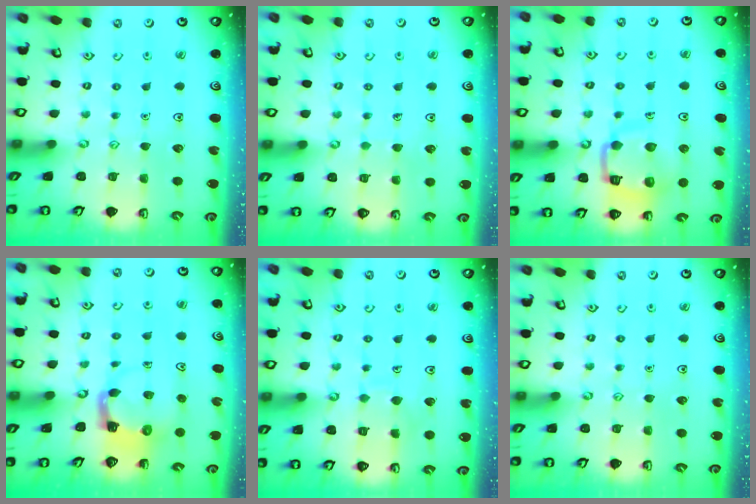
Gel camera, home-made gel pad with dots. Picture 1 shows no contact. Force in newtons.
{"total": 2.9, "press": 2.9, "slide": 0.2}
{"total": 11.9, "press": 11.8, "slide": 1.2}
{"total": 3.9, "press": 3.8, "slide": 0.7}
{"total": 5.8, "press": 5.8, "slide": 0.6}
{"total": 0.0}